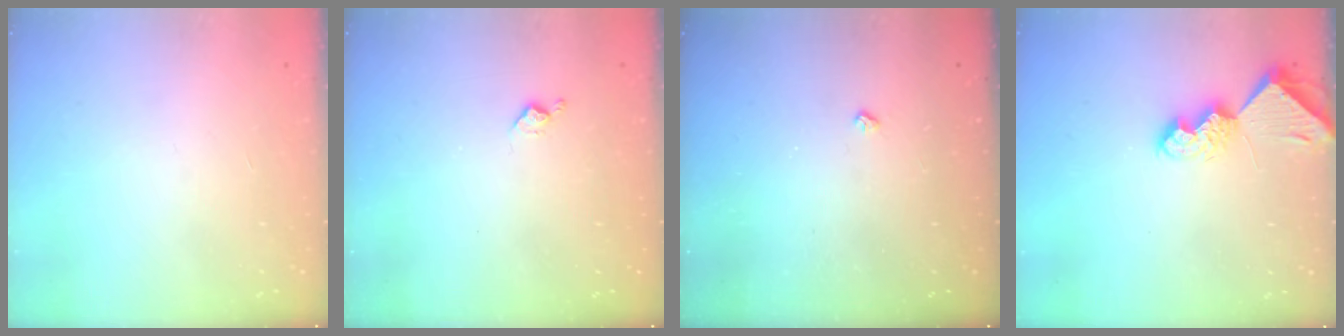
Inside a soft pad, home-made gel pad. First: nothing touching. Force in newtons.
{"total": 4.5, "press": 4.5, "slide": 0.7}
{"total": 2.2, "press": 2.1, "slide": 0.4}
{"total": 7.7, "press": 7.6, "slide": 0.9}